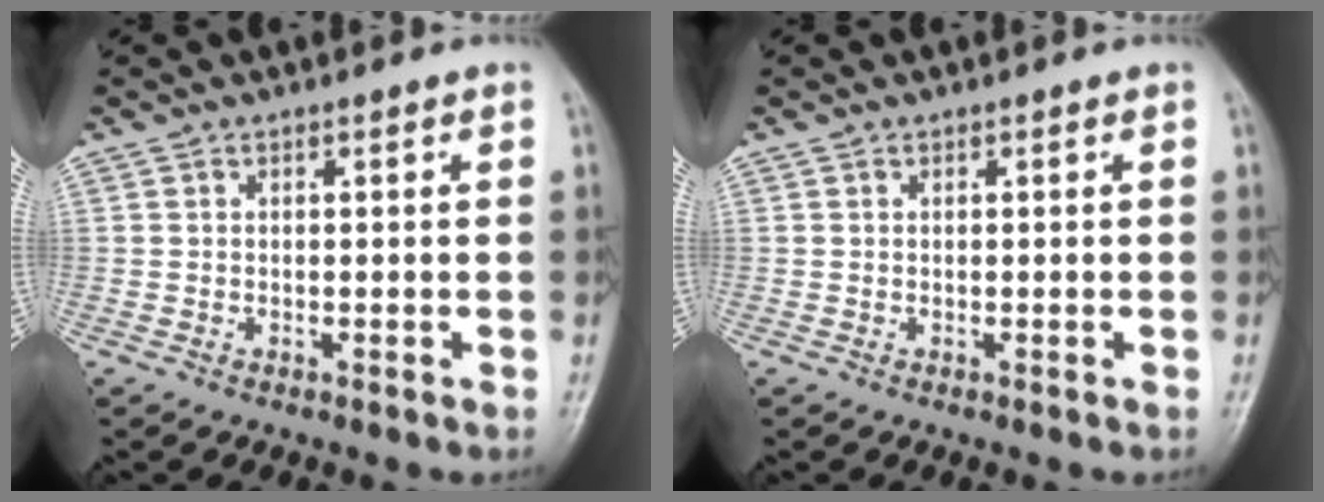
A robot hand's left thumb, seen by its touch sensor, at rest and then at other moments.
{"total": 0.0}